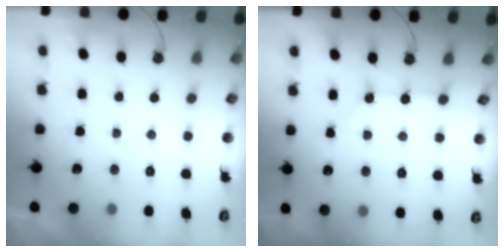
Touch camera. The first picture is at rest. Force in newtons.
{"total": 2.7, "press": 2.6, "slide": 0.5}